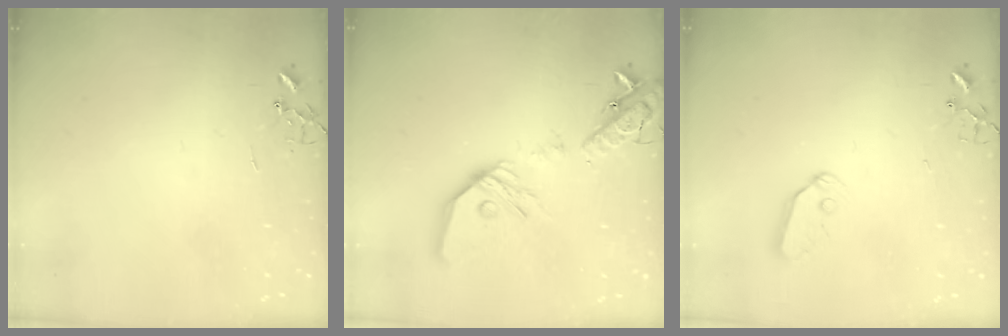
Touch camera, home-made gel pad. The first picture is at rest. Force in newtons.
{"total": 21.4, "press": 21.2, "slide": 3.5}
{"total": 7.4, "press": 7.4, "slide": 0.5}